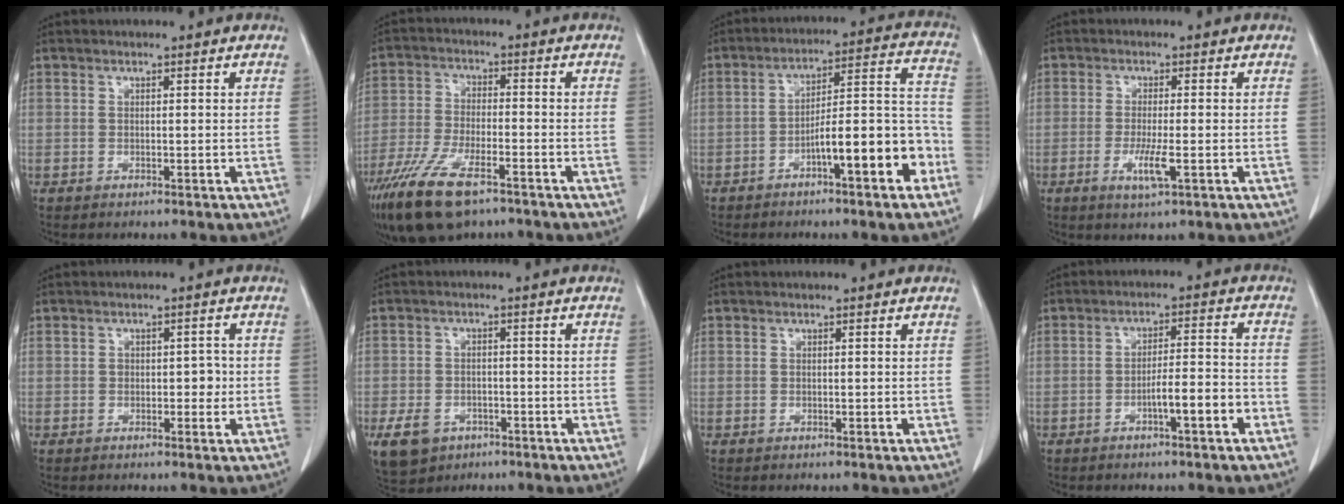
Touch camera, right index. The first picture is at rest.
{"total": 12.6, "force": [-8.4, 3.8, 8.5], "torque": [-0.170, -0.022, -0.152]}
{"total": 12.6, "force": [-5.8, 2.1, 11.0], "torque": [-0.158, 0.036, -0.084]}
{"total": 4.1, "force": [-1.5, 0.3, 3.8], "torque": [-0.077, -0.010, -0.024]}
{"total": 2.2, "force": [-0.3, 1.4, 1.7], "torque": [-0.016, 0.007, -0.004]}
{"total": 7.6, "force": [-4.1, 5.7, 2.9], "torque": [-0.059, 0.001, -0.057]}
{"total": 0.0}
{"total": 6.1, "force": [-2.9, 0.4, 5.3], "torque": [-0.083, 0.013, -0.043]}